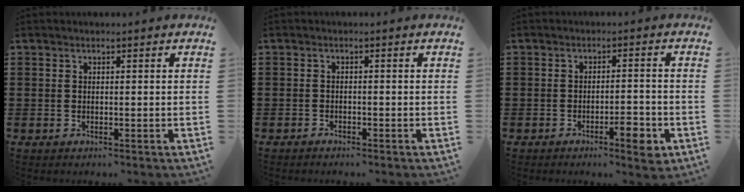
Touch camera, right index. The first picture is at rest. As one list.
[{"total": 0.8, "force": [-0.8, 0.1, 0.2], "torque": [-0.006, -0.002, -0.015]}, {"total": 4.1, "force": [-2.4, 0.9, 3.2], "torque": [-0.050, 0.002, -0.041]}]